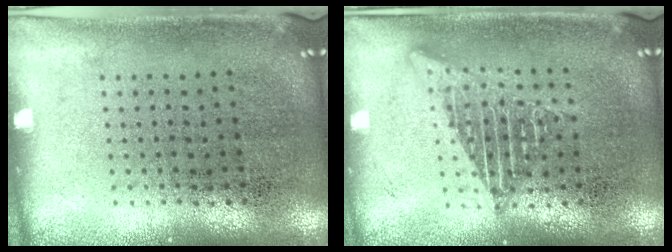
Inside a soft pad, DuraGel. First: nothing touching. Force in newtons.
{"total": 1.7, "press": 1.7, "slide": 0.2}